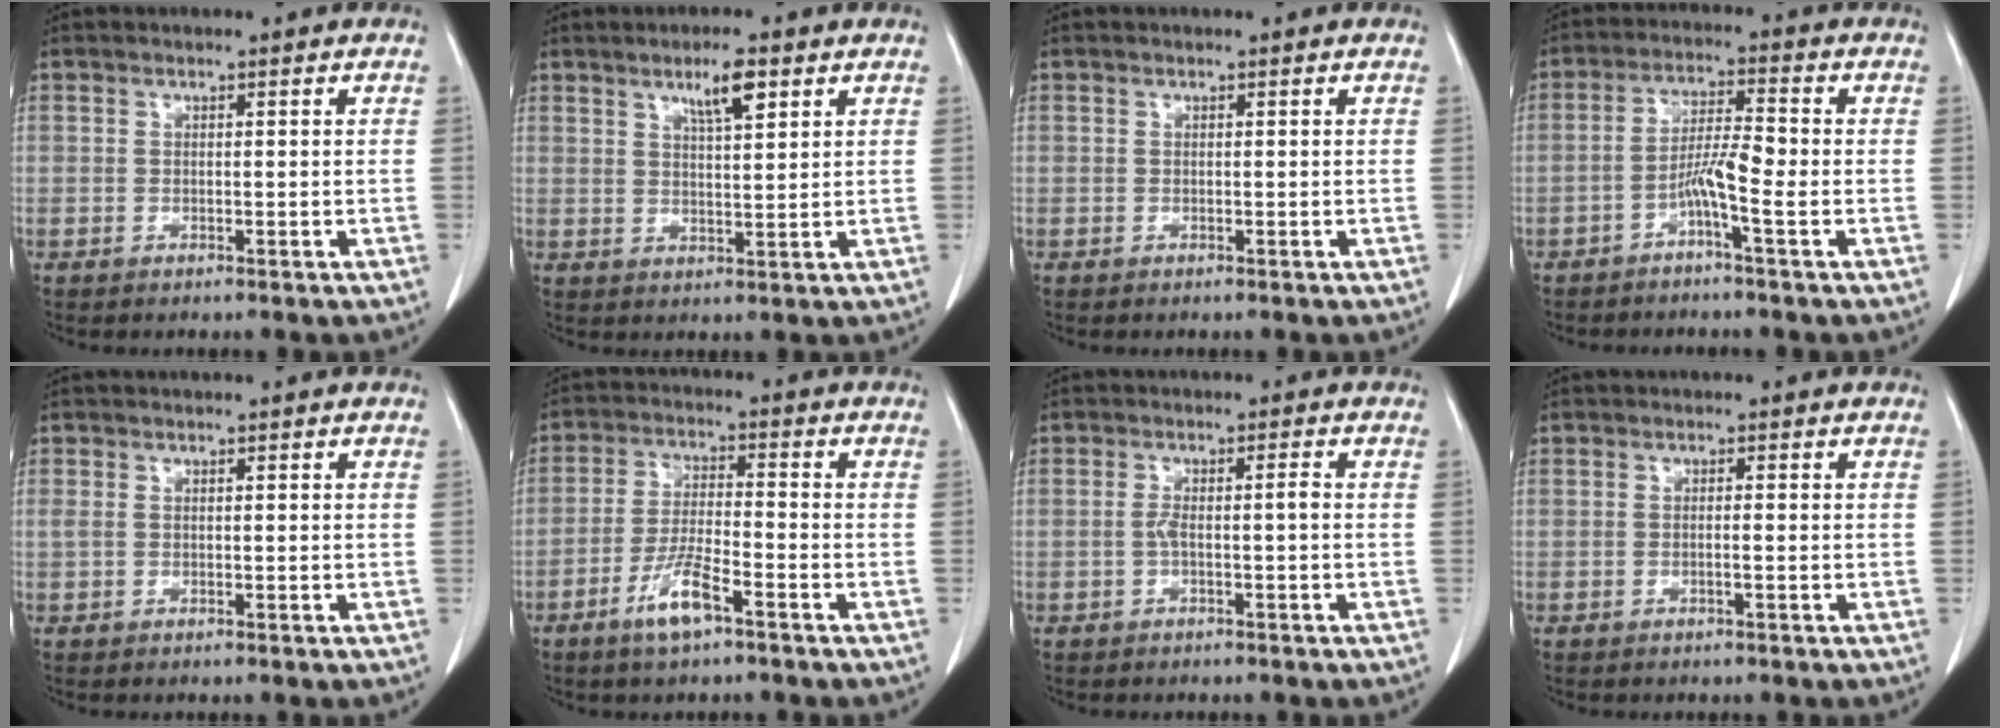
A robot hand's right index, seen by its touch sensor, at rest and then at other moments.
{"total": 5.0, "force": [2.9, 0.8, 4.0], "torque": [-0.070, 0.000, 0.050]}
{"total": 0.0}
{"total": 5.1, "force": [-2.1, -0.1, 4.7], "torque": [-0.092, 0.008, -0.042]}
{"total": 0.7, "force": [0.1, 0.5, 0.5], "torque": [-0.022, 0.012, 0.006]}
{"total": 6.8, "force": [-4.1, 1.0, 5.4], "torque": [-0.111, -0.006, -0.078]}
{"total": 2.4, "force": [-0.5, 0.2, 2.4], "torque": [-0.044, 0.005, -0.009]}
{"total": 0.7, "force": [-0.3, -0.1, 0.7], "torque": [-0.012, 0.001, -0.006]}